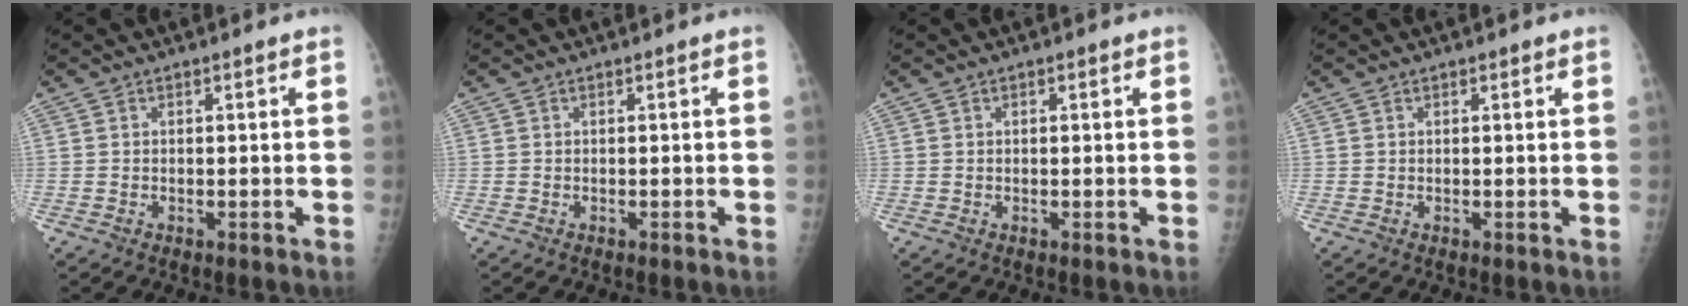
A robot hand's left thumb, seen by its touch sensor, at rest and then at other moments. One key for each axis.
{"total": 0.0}
{"total": 0.7, "fx": 0.3, "fy": 0.4, "fz": 0.5, "tx": -0.003, "ty": 0.000, "tz": 0.003}
{"total": 0.6, "fx": 0.4, "fy": 0.3, "fz": 0.2, "tx": -0.001, "ty": -0.002, "tz": 0.004}